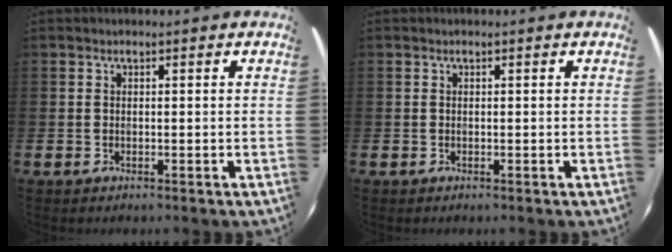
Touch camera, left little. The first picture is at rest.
{"total": 0.0}